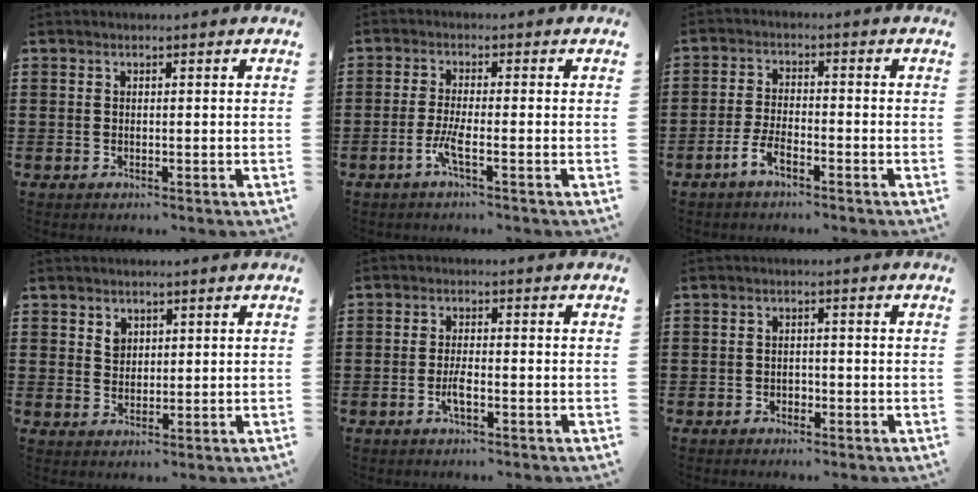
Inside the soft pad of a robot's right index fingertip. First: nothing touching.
{"total": 3.7, "force": [-1.8, 0.1, 3.2], "torque": [-0.081, -0.014, -0.042]}
{"total": 3.7, "force": [-2.7, 0.9, 2.3], "torque": [-0.054, 0.002, -0.057]}
{"total": 2.1, "force": [1.4, 1.5, 0.5], "torque": [-0.006, 0.000, 0.025]}
{"total": 2.7, "force": [-1.1, 0.5, 2.4], "torque": [-0.050, -0.002, -0.021]}
{"total": 1.1, "force": [-0.8, 0.7, 0.2], "torque": [-0.006, -0.001, -0.018]}